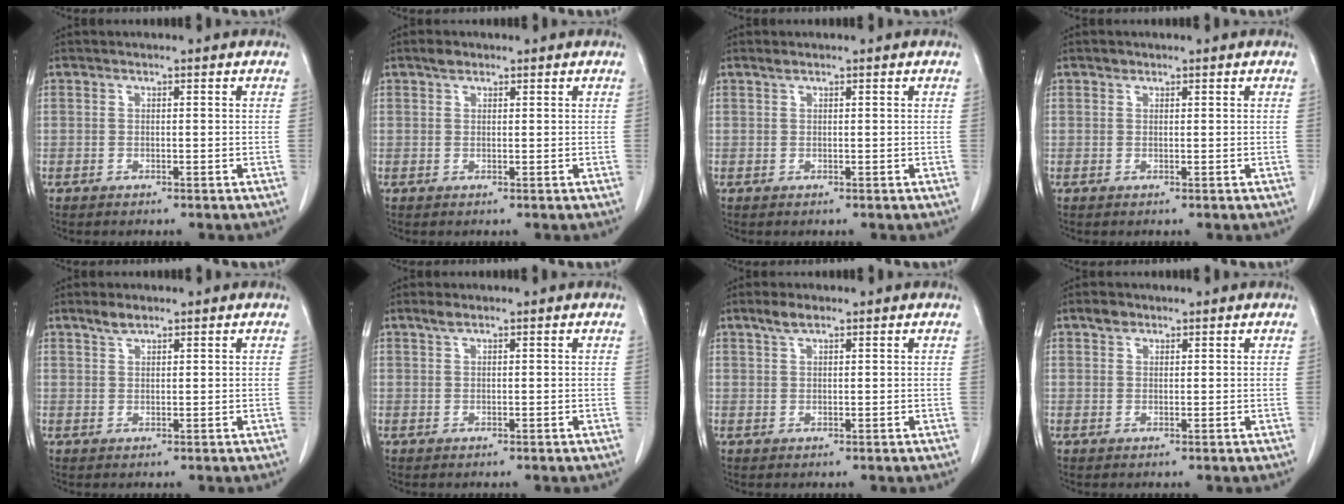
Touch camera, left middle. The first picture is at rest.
{"total": 1.3, "force": [1.0, 0.7, 0.5], "torque": [-0.013, 0.005, 0.016]}
{"total": 0.5, "force": [0.5, 0.0, 0.3], "torque": [-0.011, 0.003, 0.012]}
{"total": 0.6, "force": [0.5, 0.4, 0.1], "torque": [-0.002, -0.001, 0.007]}
{"total": 2.0, "force": [1.7, 0.6, 1.0], "torque": [-0.024, 0.003, 0.033]}
{"total": 1.2, "force": [0.9, 0.2, 0.7], "torque": [-0.020, 0.006, 0.021]}
{"total": 2.3, "force": [1.7, 0.6, 1.5], "torque": [-0.034, 0.007, 0.034]}
{"total": 1.6, "force": [1.1, 1.0, 0.5], "torque": [-0.011, 0.004, 0.019]}